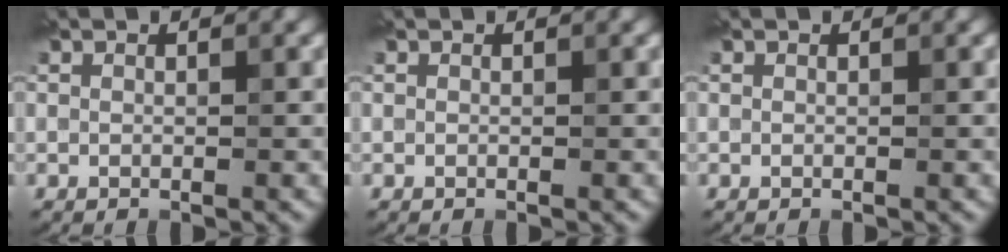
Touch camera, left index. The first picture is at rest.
{"total": 0.0}
{"total": 0.0}